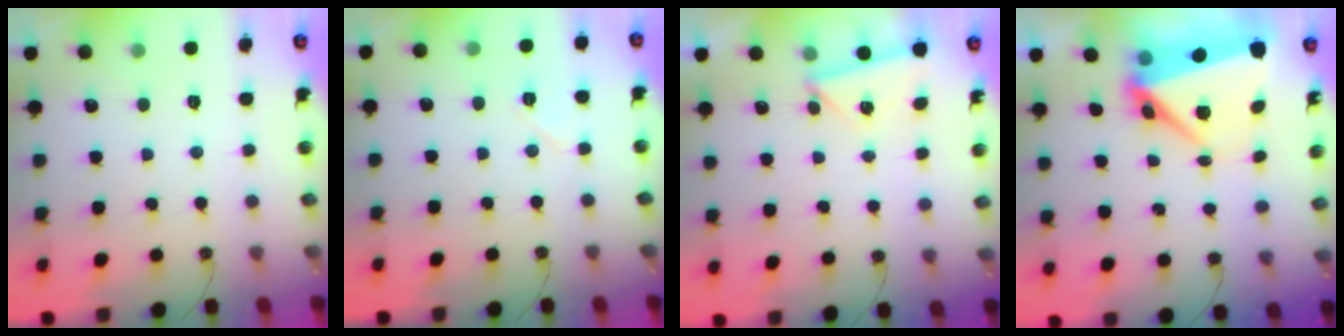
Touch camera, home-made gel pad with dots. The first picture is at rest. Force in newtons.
{"total": 6.0, "press": 5.7, "slide": 1.9}
{"total": 2.9, "press": 2.8, "slide": 0.7}
{"total": 9.0, "press": 8.9, "slide": 1.6}